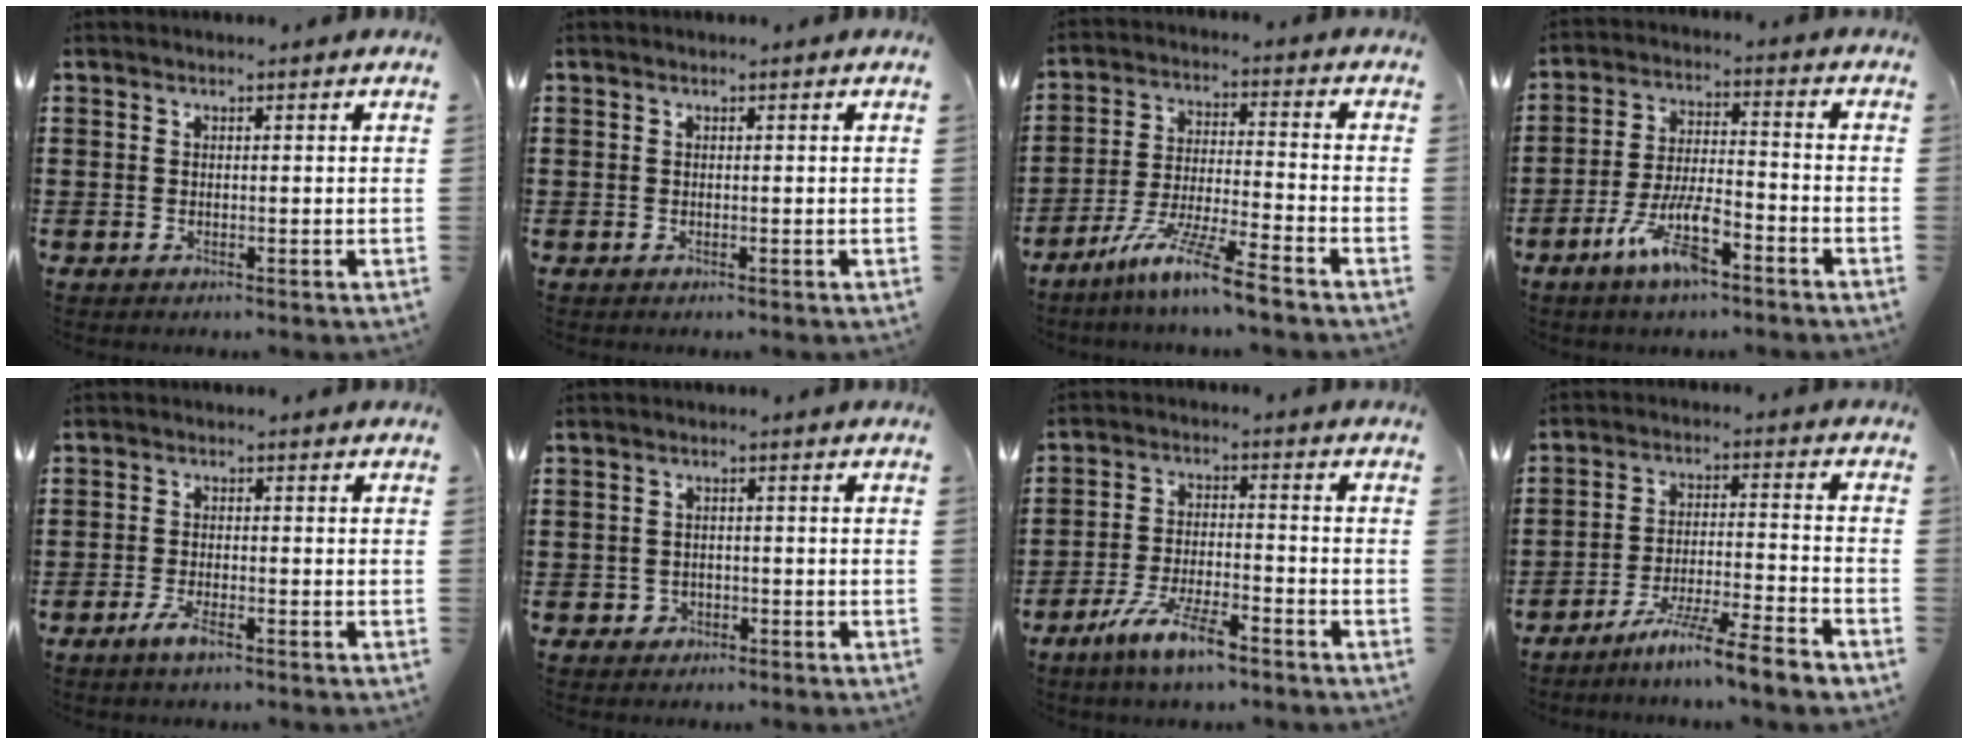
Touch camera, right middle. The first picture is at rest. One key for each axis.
{"total": 0.0}
{"total": 9.3, "fx": -7.7, "fy": -0.5, "fz": 5.2, "tx": -0.104, "ty": -0.008, "tz": -0.151}
{"total": 9.1, "fx": -5.2, "fy": 2.8, "fz": 6.9, "tx": -0.146, "ty": 0.002, "tz": -0.098}
{"total": 3.1, "fx": -1.9, "fy": 0.7, "fz": 2.3, "tx": -0.051, "ty": 0.000, "tz": -0.041}
{"total": 1.5, "fx": -1.0, "fy": 1.1, "fz": 0.1, "tx": -0.008, "ty": 0.001, "tz": -0.025}
{"total": 7.5, "fx": -5.5, "fy": 1.3, "fz": 4.8, "tx": -0.109, "ty": -0.004, "tz": -0.107}
{"total": 8.1, "fx": -7.0, "fy": -0.6, "fz": 4.0, "tx": -0.070, "ty": -0.005, "tz": -0.136}